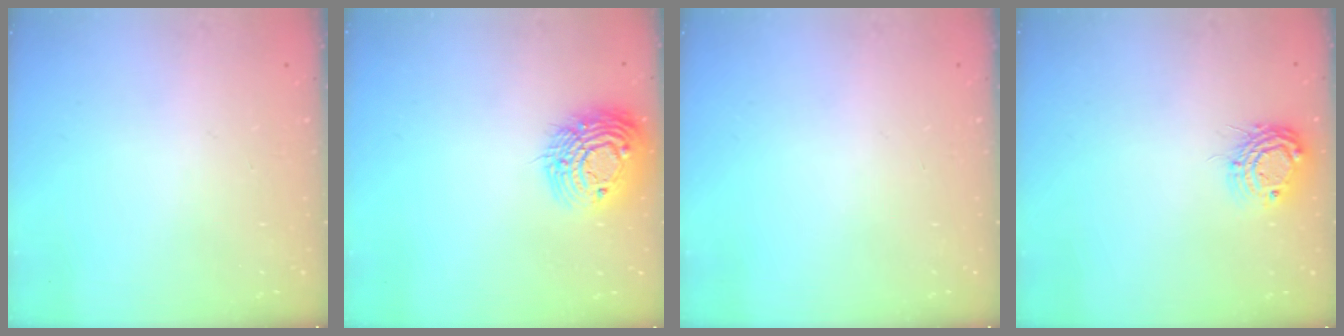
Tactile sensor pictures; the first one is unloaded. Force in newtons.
{"total": 15.1, "press": 15.0, "slide": 1.4}
{"total": 0.0}
{"total": 9.2, "press": 9.2, "slide": 0.7}